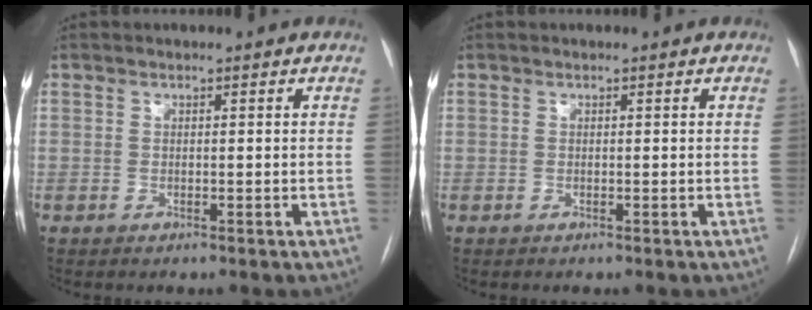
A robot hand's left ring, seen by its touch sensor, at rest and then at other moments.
{"total": 0.0}